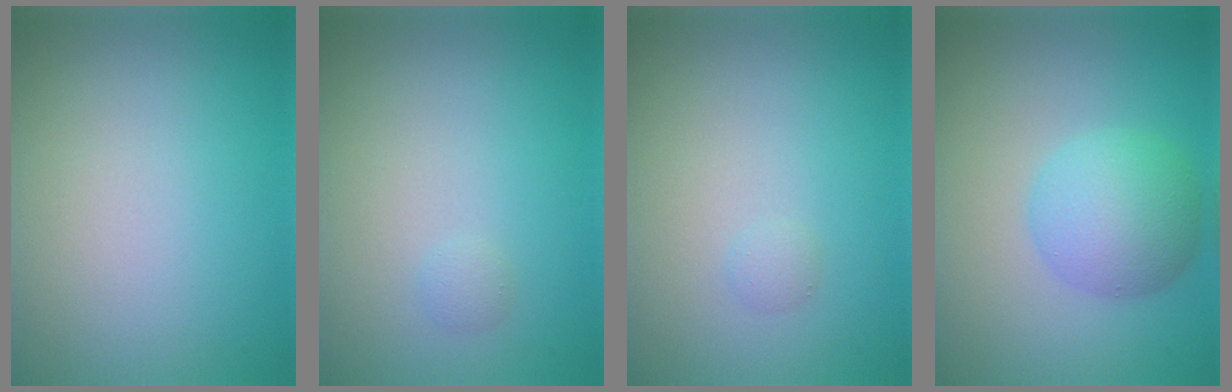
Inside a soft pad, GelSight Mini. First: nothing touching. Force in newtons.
{"total": 0.6, "press": 0.6, "slide": 0.0}
{"total": 0.6, "press": 0.6, "slide": 0.0}
{"total": 4.8, "press": 4.8, "slide": 0.0}